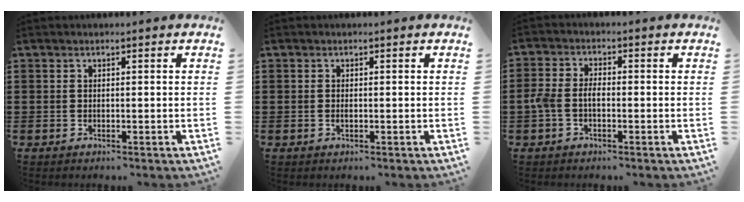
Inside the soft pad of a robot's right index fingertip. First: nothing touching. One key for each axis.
{"total": 0.6, "fx": -0.1, "fy": 0.1, "fz": 0.5, "tx": -0.012, "ty": -0.004, "tz": 0.000}
{"total": 3.3, "fx": -1.0, "fy": 1.8, "fz": 2.6, "tx": -0.069, "ty": -0.003, "tz": -0.026}